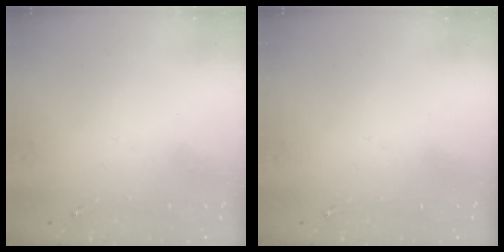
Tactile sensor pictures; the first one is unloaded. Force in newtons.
{"total": 0.0}